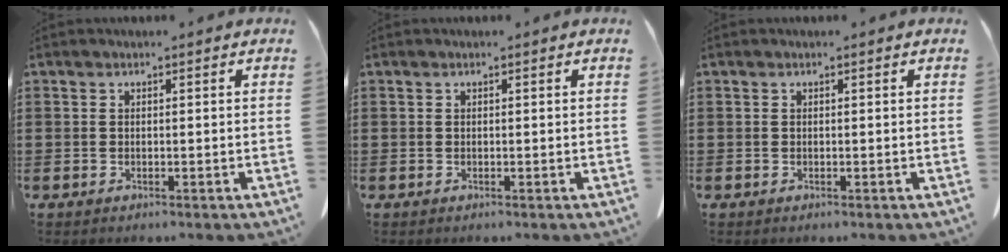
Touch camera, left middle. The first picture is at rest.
{"total": 0.0}
{"total": 0.0}